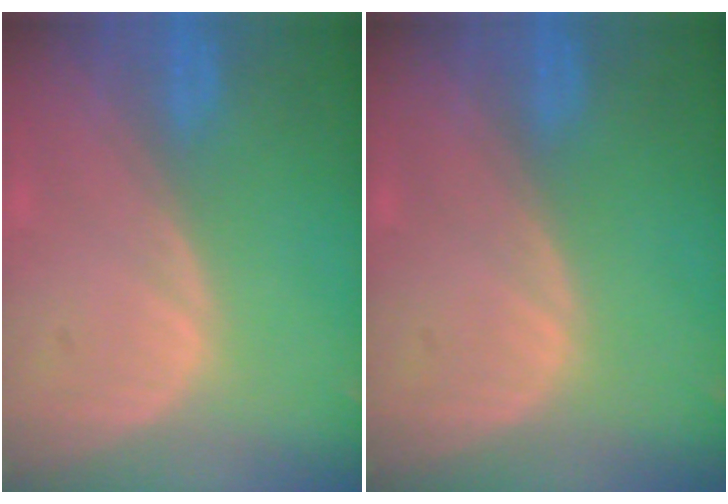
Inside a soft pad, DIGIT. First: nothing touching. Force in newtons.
{"total": 0.0}